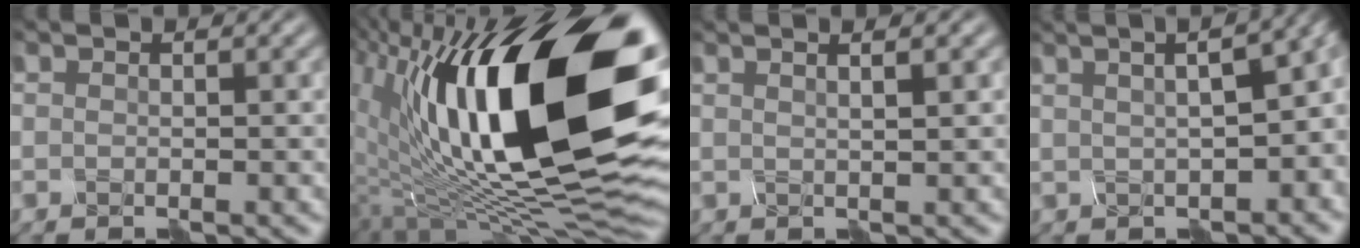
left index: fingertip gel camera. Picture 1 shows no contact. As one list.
[{"total": 19.8, "force": [5.4, 7.6, 17.5], "torque": [-0.279, 0.019, 0.087]}, {"total": 4.2, "force": [2.2, 1.9, 3.1], "torque": [-0.016, 0.032, -0.003]}, {"total": 13.0, "force": [3.8, 6.0, 10.9], "torque": [-0.118, 0.053, 0.051]}]